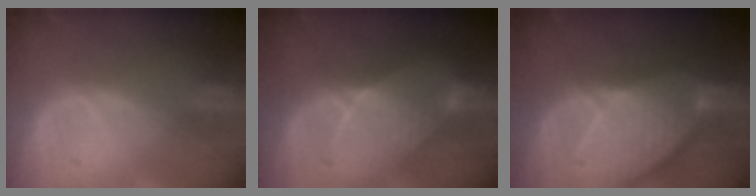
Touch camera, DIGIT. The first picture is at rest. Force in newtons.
{"total": 7.1, "press": 6.9, "slide": 1.3}
{"total": 10.5, "press": 9.3, "slide": 5.0}